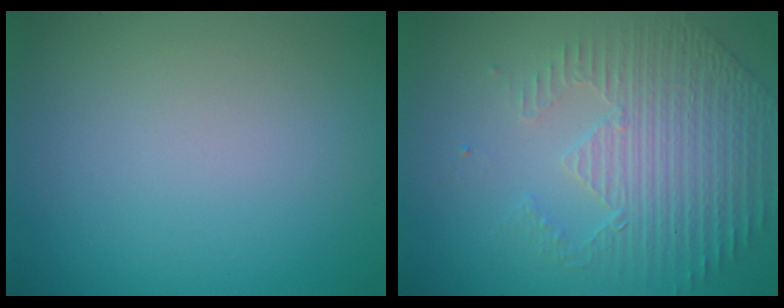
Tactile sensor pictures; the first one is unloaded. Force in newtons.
{"total": 4.6, "press": 3.5, "slide": 3.0}